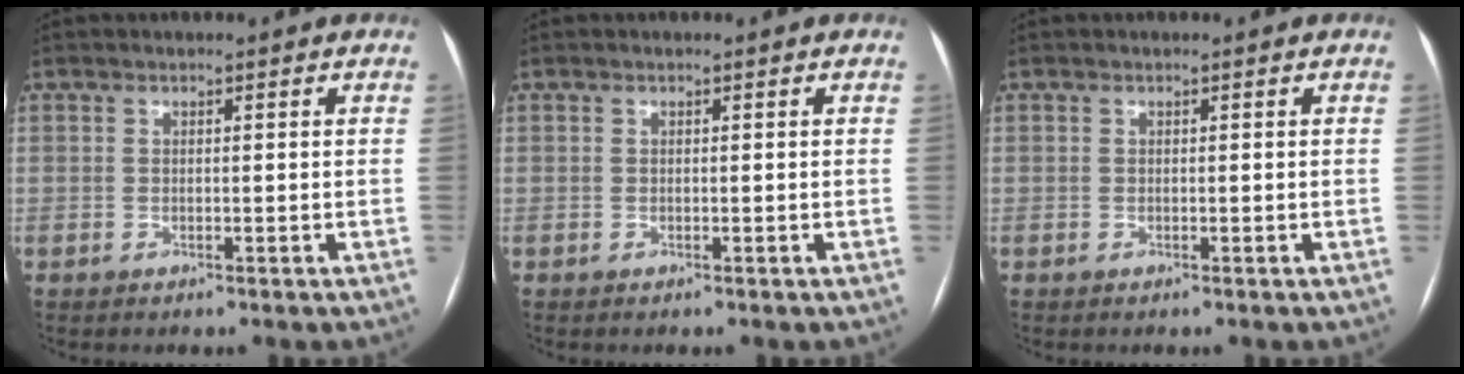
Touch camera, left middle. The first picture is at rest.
{"total": 0.0}
{"total": 0.0}